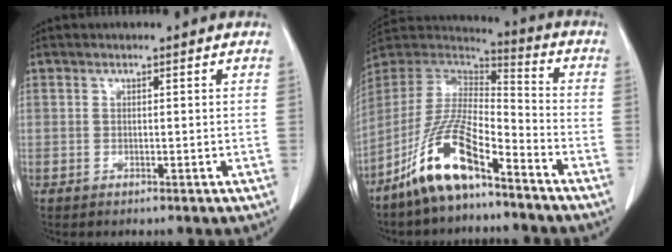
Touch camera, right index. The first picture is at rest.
{"total": 13.5, "force": [-9.0, 3.0, 9.7], "torque": [-0.200, 0.003, -0.170]}